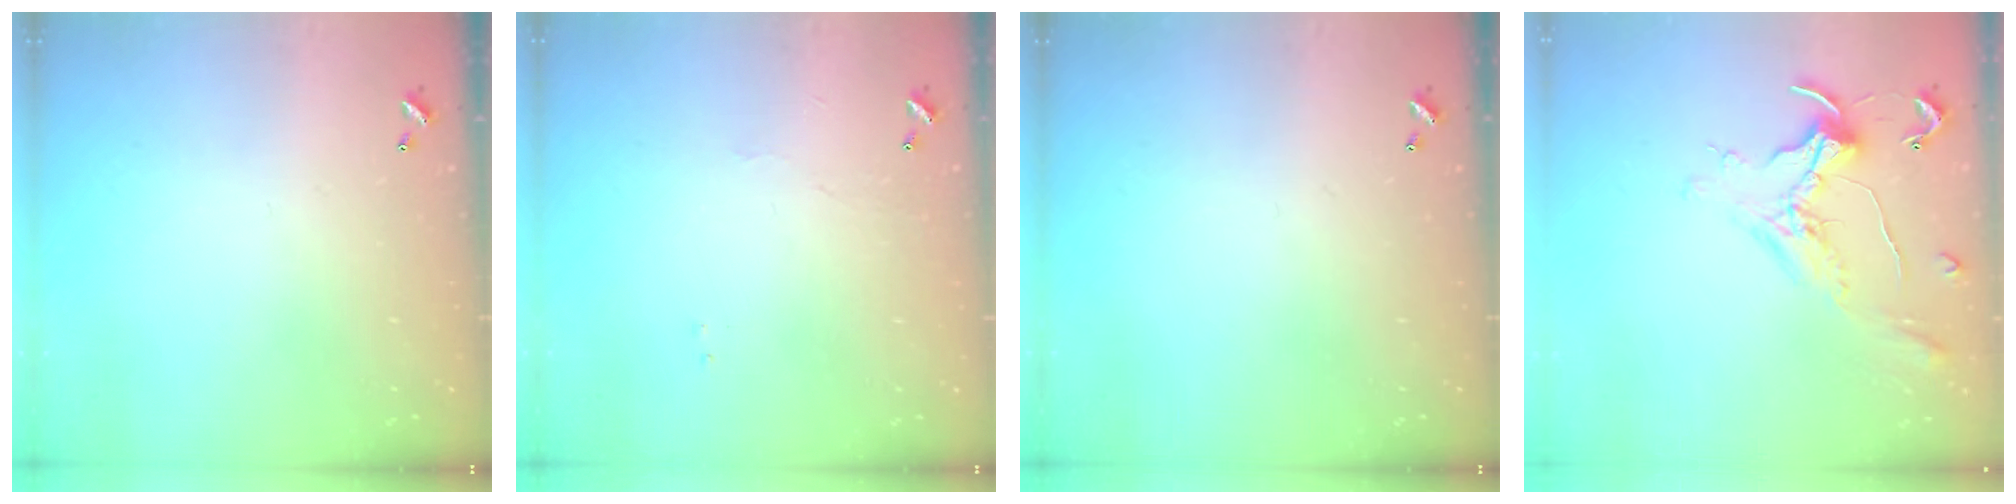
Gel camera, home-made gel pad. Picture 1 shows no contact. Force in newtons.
{"total": 1.2, "press": 1.1, "slide": 0.3}
{"total": 0.0}
{"total": 1.1, "press": 1.0, "slide": 0.4}